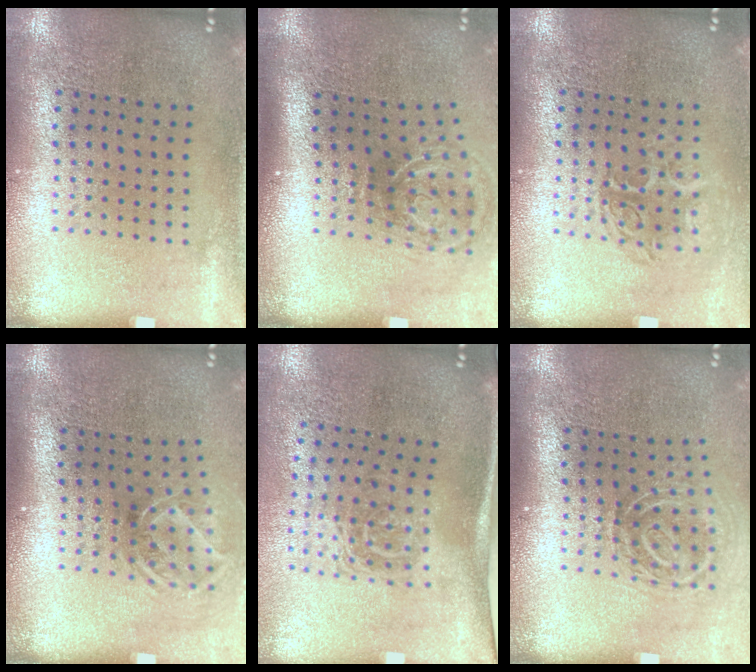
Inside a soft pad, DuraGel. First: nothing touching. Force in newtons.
{"total": 2.0, "press": 1.2, "slide": 1.6}
{"total": 1.2, "press": 1.1, "slide": 0.5}
{"total": 1.9, "press": 1.3, "slide": 1.4}
{"total": 1.7, "press": 1.1, "slide": 1.3}
{"total": 1.9, "press": 1.2, "slide": 1.5}